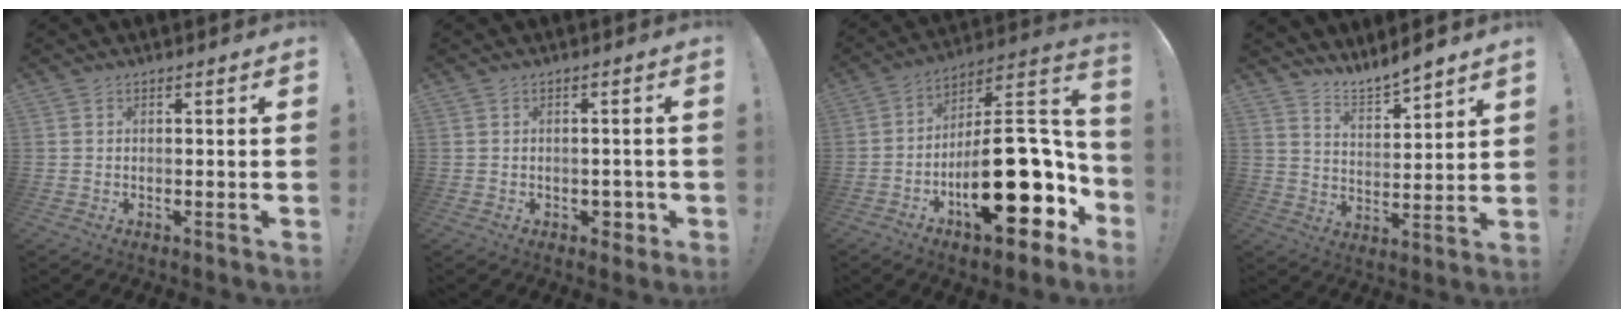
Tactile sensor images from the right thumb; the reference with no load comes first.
{"total": 3.7, "force": [-0.7, 3.1, 1.9], "torque": [-0.014, 0.001, -0.009]}
{"total": 27.0, "force": [-7.8, 12.3, 22.7], "torque": [-0.326, 0.055, -0.105]}
{"total": 7.2, "force": [7.1, 0.4, 1.5], "torque": [-0.029, -0.062, 0.127]}